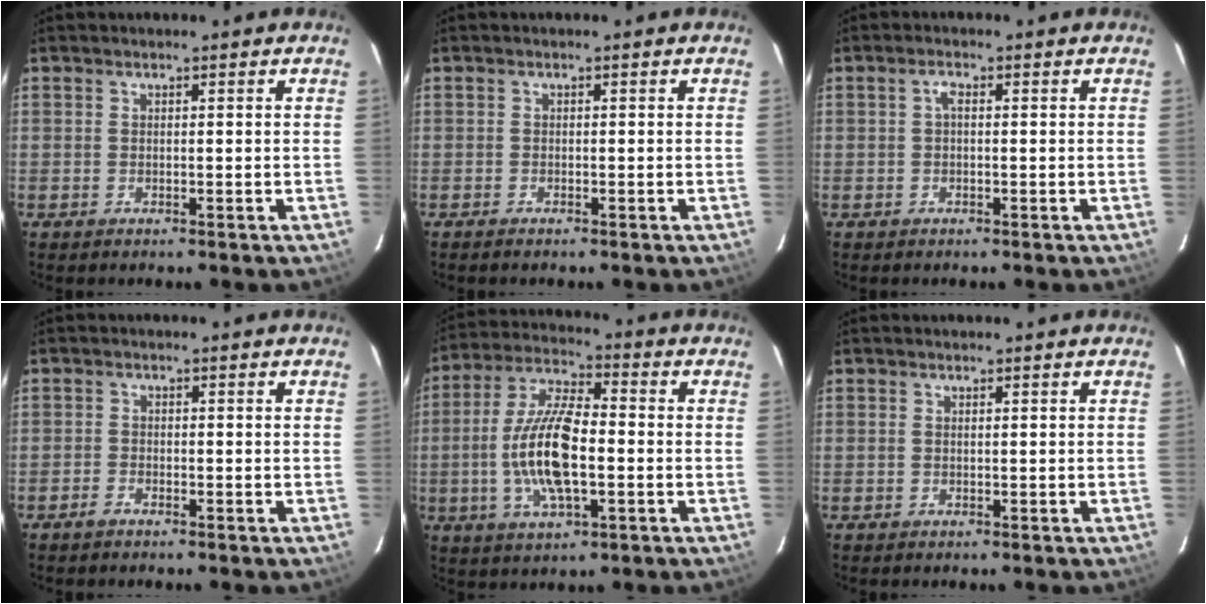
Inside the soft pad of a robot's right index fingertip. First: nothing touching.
{"total": 0.8, "force": [-0.7, 0.2, 0.3], "torque": [-0.008, -0.001, -0.015]}
{"total": 1.3, "force": [0.0, 0.6, 1.2], "torque": [-0.023, 0.008, -0.002]}
{"total": 1.5, "force": [-1.3, 0.6, 0.4], "torque": [-0.016, 0.002, -0.028]}
{"total": 14.5, "force": [-2.5, 5.1, 13.4], "torque": [-0.274, 0.003, -0.048]}
{"total": 0.0}